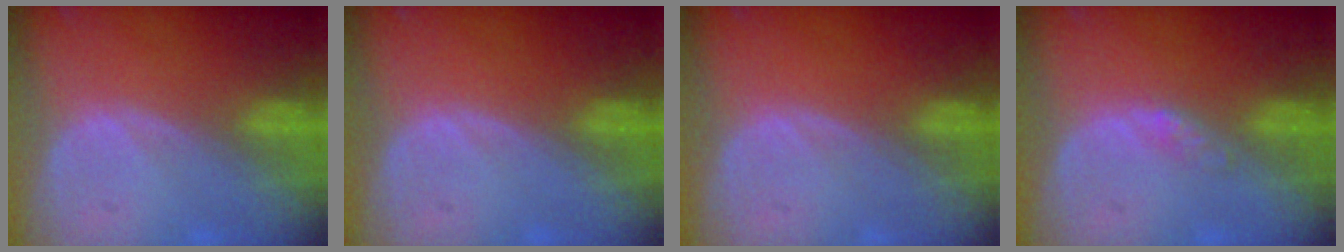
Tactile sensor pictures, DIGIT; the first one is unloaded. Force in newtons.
{"total": 0.0}
{"total": 0.0}
{"total": 1.4, "press": 1.4, "slide": 0.1}